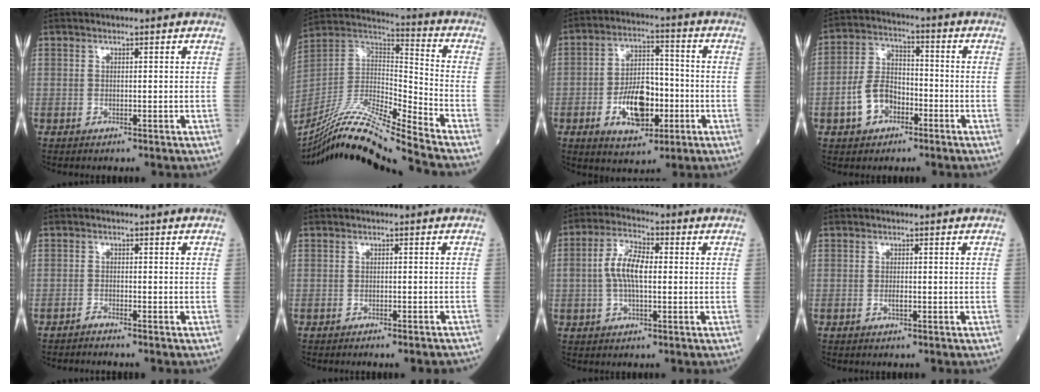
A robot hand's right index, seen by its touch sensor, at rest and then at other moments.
{"total": 18.3, "force": [-15.8, -1.7, 9.1], "torque": [-0.180, 0.010, -0.295]}
{"total": 10.4, "force": [-3.3, 5.2, 8.4], "torque": [-0.152, 0.008, -0.054]}
{"total": 7.7, "force": [-3.2, 5.1, 4.9], "torque": [-0.107, 0.019, -0.061]}
{"total": 1.0, "force": [-1.0, -0.3, 0.0], "torque": [0.001, -0.001, -0.019]}
{"total": 5.1, "force": [-4.7, 0.4, 2.0], "torque": [-0.016, -0.007, -0.055]}
{"total": 7.1, "force": [0.1, 2.8, 6.6], "torque": [-0.137, 0.013, -0.002]}
{"total": 0.9, "force": [-0.3, 0.2, 0.8], "torque": [-0.017, 0.000, -0.004]}